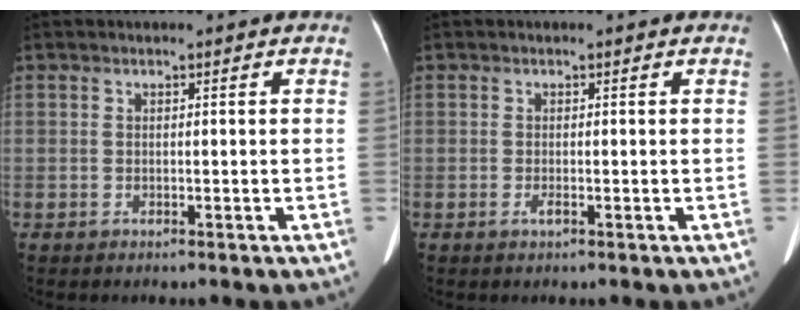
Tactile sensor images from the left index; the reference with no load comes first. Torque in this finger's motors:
{"motor_torque": [0.23, 0.25, 0.09, 0.04]}